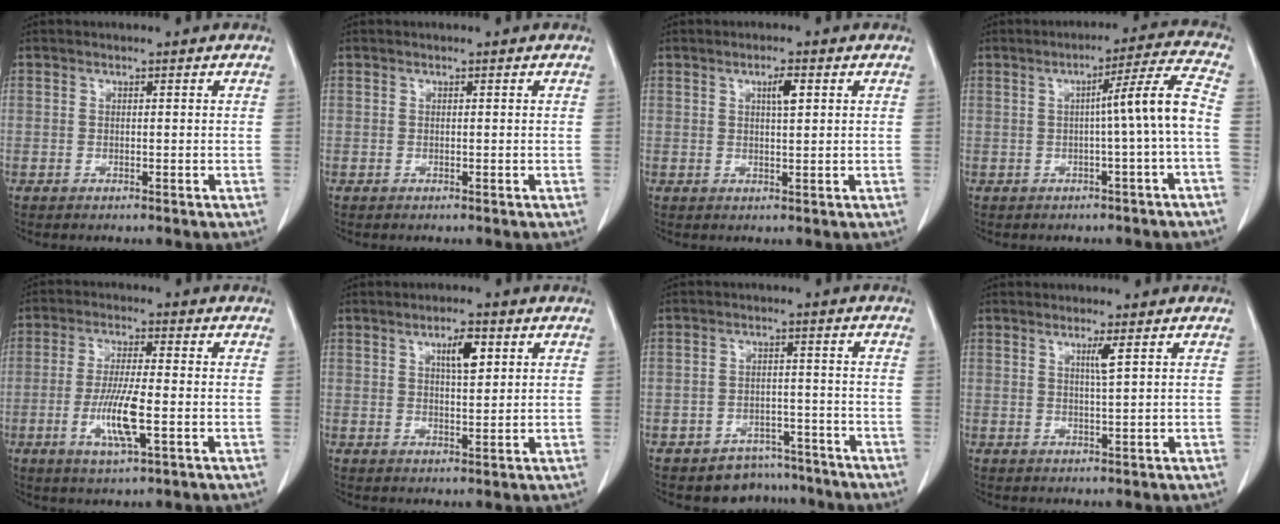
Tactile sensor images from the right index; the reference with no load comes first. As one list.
[{"total": 0.0}, {"total": 2.6, "force": [1.0, 0.4, 2.4], "torque": [-0.041, 0.000, 0.017]}, {"total": 7.4, "force": [-0.9, -1.5, 7.2], "torque": [-0.105, 0.016, -0.013]}, {"total": 8.2, "force": [-2.2, 0.8, 7.9], "torque": [-0.156, -0.012, -0.042]}, {"total": 4.5, "force": [1.9, 1.2, 3.9], "torque": [-0.065, 0.001, 0.033]}, {"total": 6.2, "force": [-5.0, 3.6, -0.1], "torque": [0.013, 0.025, -0.072]}, {"total": 2.1, "force": [0.9, -0.5, 1.8], "torque": [-0.035, -0.005, 0.018]}]